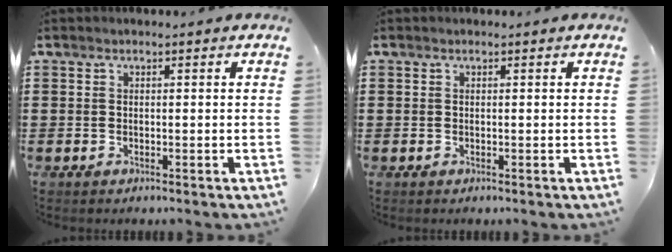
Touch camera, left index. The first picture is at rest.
{"total": 0.0}